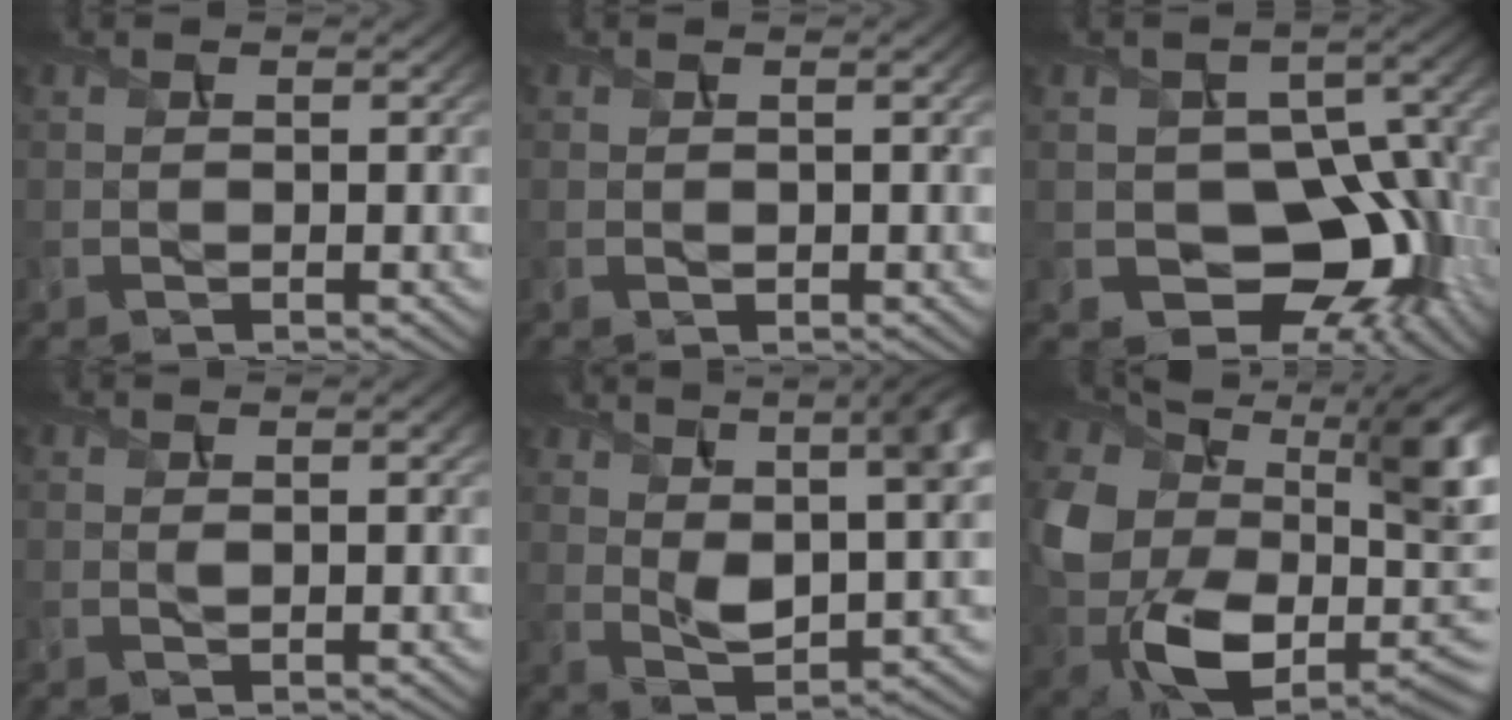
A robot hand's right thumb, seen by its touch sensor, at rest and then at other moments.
{"total": 1.0, "force": [0.2, 0.6, 0.7], "torque": [-0.013, 0.000, 0.008]}
{"total": 13.0, "force": [-3.2, 9.4, 8.4], "torque": [-0.114, -0.009, -0.059]}
{"total": 1.0, "force": [0.6, 0.2, 0.8], "torque": [-0.015, 0.000, 0.011]}
{"total": 11.2, "force": [4.4, 4.9, 9.0], "torque": [-0.163, 0.008, 0.070]}
{"total": 16.6, "force": [2.4, 10.7, 12.4], "torque": [-0.250, -0.039, 0.057]}